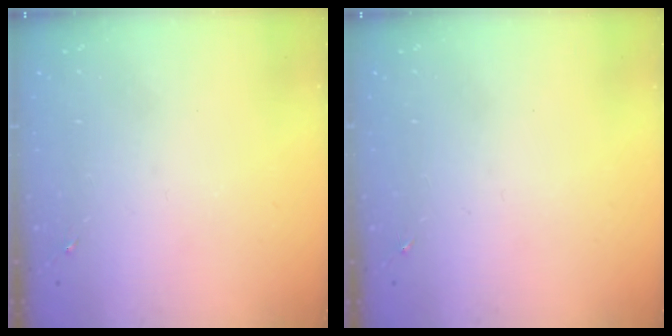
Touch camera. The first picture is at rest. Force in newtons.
{"total": 0.0}